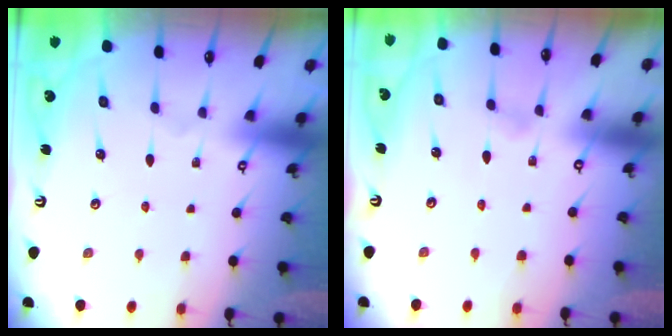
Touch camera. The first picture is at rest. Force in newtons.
{"total": 1.9, "press": 1.9, "slide": 0.2}